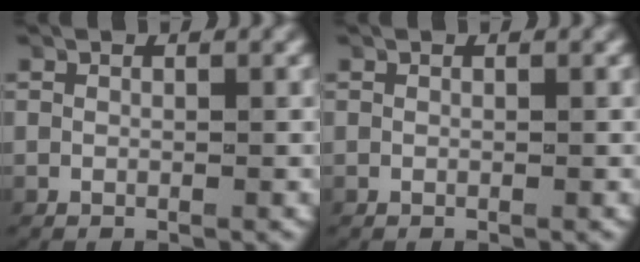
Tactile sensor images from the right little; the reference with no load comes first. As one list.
[{"total": 0.0}]